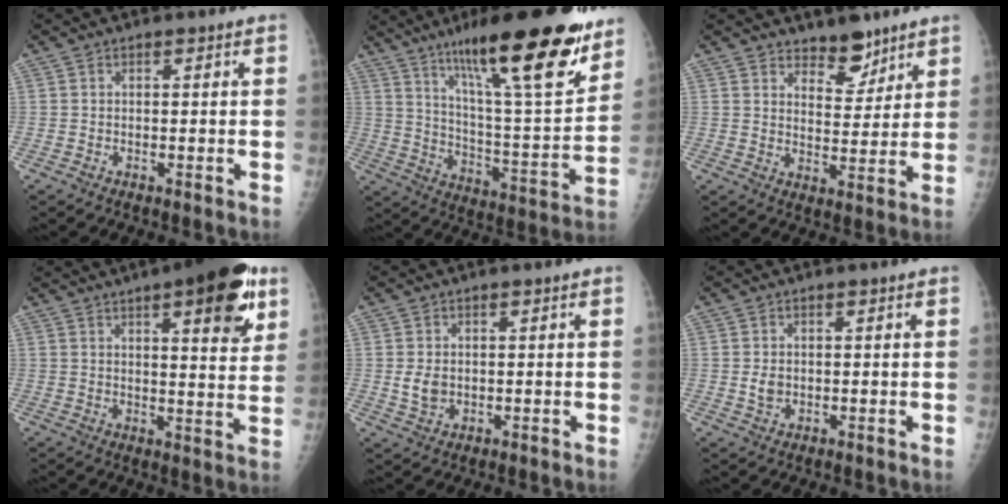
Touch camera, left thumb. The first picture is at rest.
{"total": 25.8, "force": [16.4, 5.0, 19.2], "torque": [-0.276, -0.070, 0.266]}
{"total": 6.6, "force": [5.2, 3.2, 2.6], "torque": [-0.010, -0.041, 0.085]}
{"total": 16.8, "force": [8.7, 5.2, 13.4], "torque": [-0.149, -0.031, 0.113]}
{"total": 3.3, "force": [0.2, 2.5, 2.1], "torque": [-0.034, -0.006, 0.010]}
{"total": 2.2, "force": [0.1, 1.7, 1.3], "torque": [-0.018, -0.002, 0.008]}